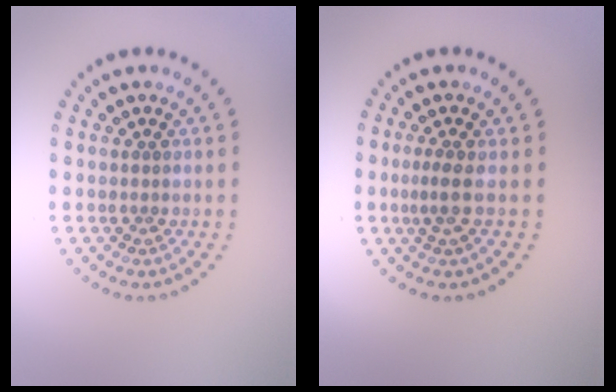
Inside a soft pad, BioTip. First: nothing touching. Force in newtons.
{"total": 1.8, "press": 1.3, "slide": 1.2}